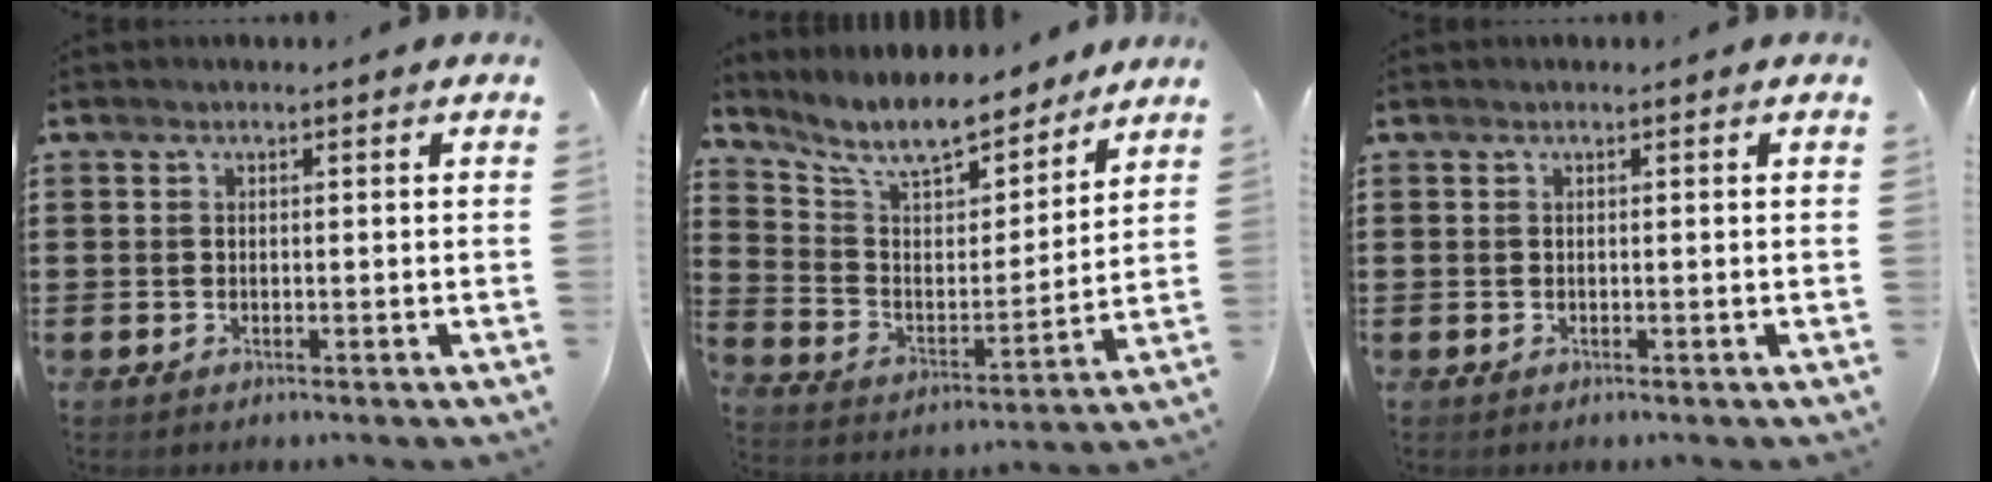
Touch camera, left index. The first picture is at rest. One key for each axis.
{"total": 9.5, "fx": 8.5, "fy": 1.8, "fz": 3.9, "tx": -0.104, "ty": -0.053, "tz": 0.149}
{"total": 0.0}